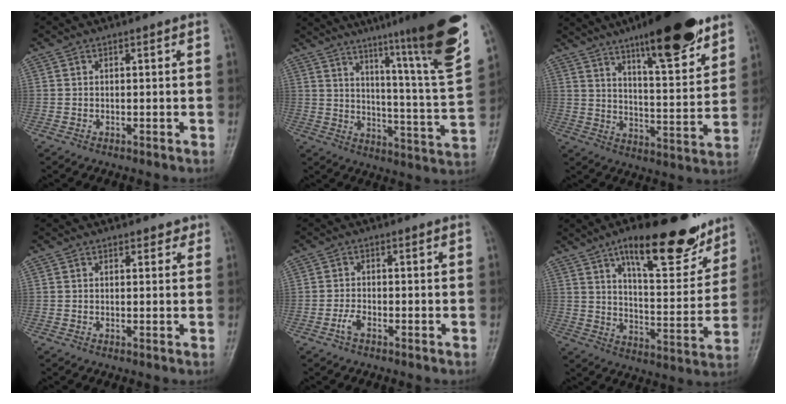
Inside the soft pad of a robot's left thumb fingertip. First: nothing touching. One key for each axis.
{"total": 24.3, "fx": 16.7, "fy": 0.9, "fz": 17.6, "tx": -0.234, "ty": -0.097, "tz": 0.236}
{"total": 18.6, "fx": 12.5, "fy": 4.3, "fz": 13.1, "tx": -0.165, "ty": -0.067, "tz": 0.194}
{"total": 1.7, "fx": 1.3, "fy": 1.0, "fz": 0.4, "tx": 0.010, "ty": -0.006, "tz": 0.011}
{"total": 2.0, "fx": -1.2, "fy": 0.8, "fz": 1.4, "tx": -0.033, "ty": 0.005, "tz": -0.025}
{"total": 19.4, "fx": 12.6, "fy": 6.7, "fz": 13.1, "tx": -0.145, "ty": -0.065, "tz": 0.195}